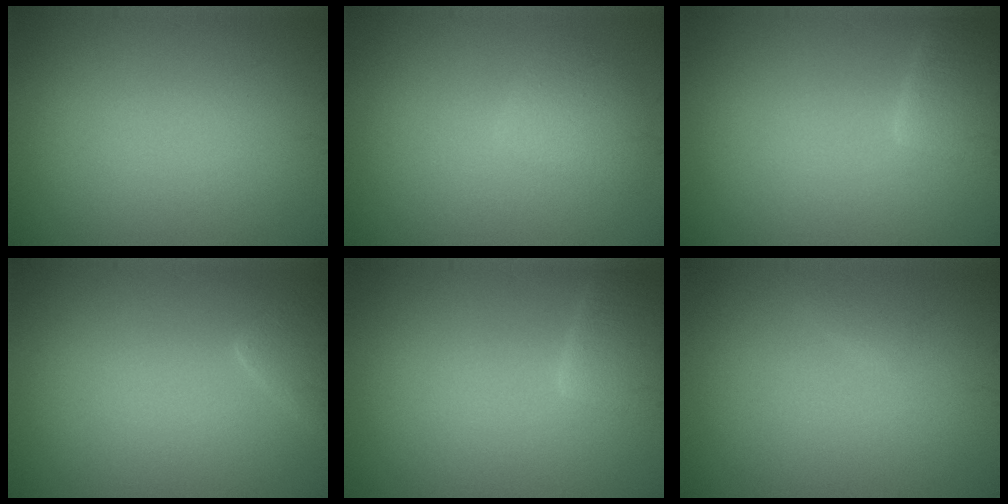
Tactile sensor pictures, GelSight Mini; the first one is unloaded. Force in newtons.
{"total": 2.4, "press": 2.4, "slide": 0.3}
{"total": 3.1, "press": 3.1, "slide": 0.3}
{"total": 2.2, "press": 2.2, "slide": 0.1}
{"total": 3.1, "press": 3.1, "slide": 0.3}
{"total": 0.5, "press": 0.5, "slide": 0.0}